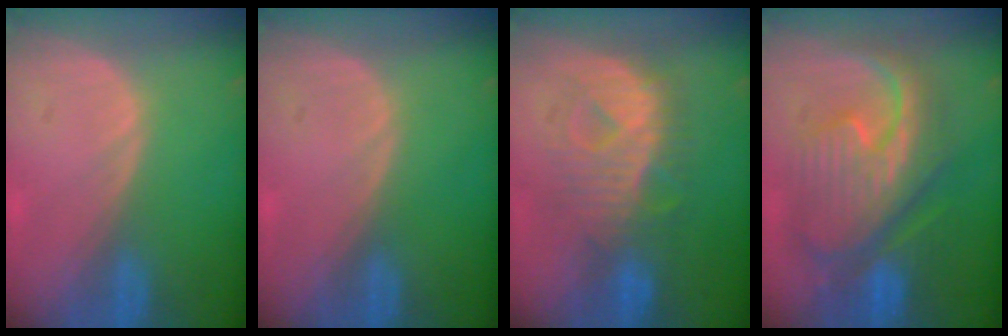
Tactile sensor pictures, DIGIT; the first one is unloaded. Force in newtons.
{"total": 0.0}
{"total": 8.4, "press": 8.4, "slide": 0.1}
{"total": 12.4, "press": 12.3, "slide": 1.3}